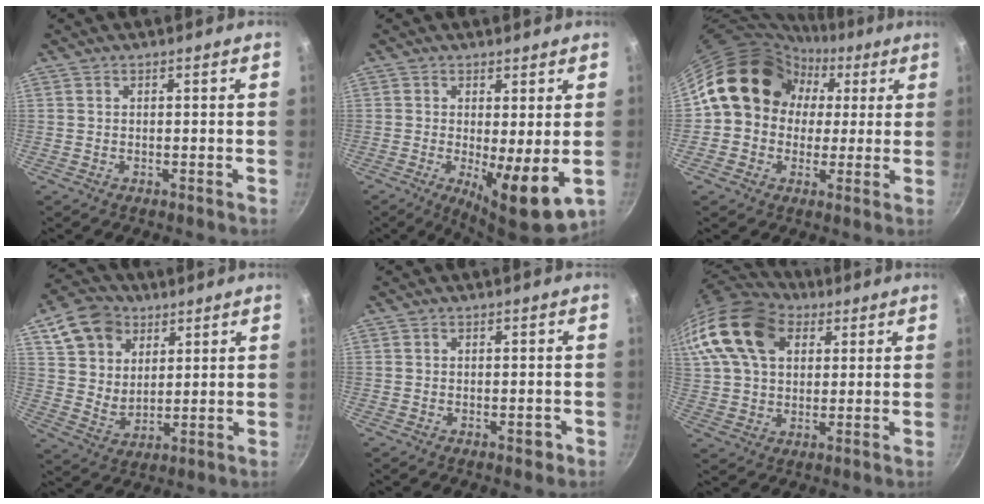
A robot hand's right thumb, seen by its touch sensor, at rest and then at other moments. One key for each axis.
{"total": 9.0, "fx": -1.0, "fy": 2.2, "fz": 8.7, "tx": -0.126, "ty": -0.014, "tz": -0.006}
{"total": 15.4, "fx": 2.7, "fy": 13.3, "fz": 7.4, "tx": -0.078, "ty": 0.038, "tz": 0.034}
{"total": 12.5, "fx": 6.2, "fy": 9.3, "fz": 5.7, "tx": -0.077, "ty": -0.013, "tz": 0.115}
{"total": 1.7, "fx": -0.7, "fy": 0.9, "fz": 1.2, "tx": -0.007, "ty": 0.008, "tz": -0.010}
{"total": 21.5, "fx": 8.4, "fy": 14.9, "fz": 13.1, "tx": -0.274, "ty": 0.018, "tz": 0.144}